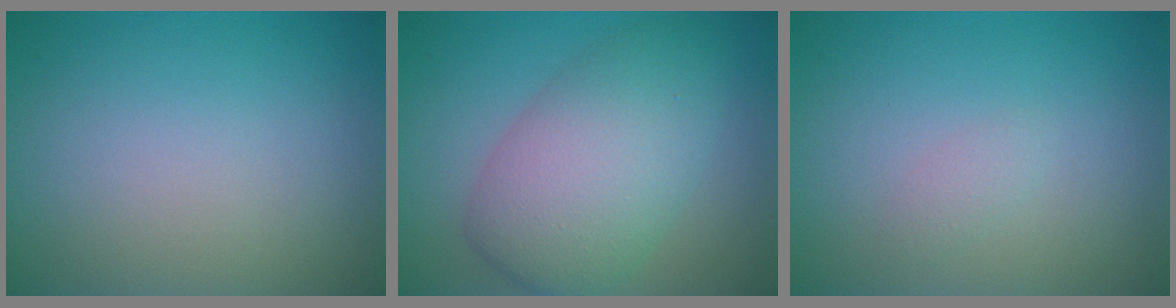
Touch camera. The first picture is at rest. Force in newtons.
{"total": 7.7, "press": 7.7, "slide": 0.4}
{"total": 0.8, "press": 0.8, "slide": 0.0}